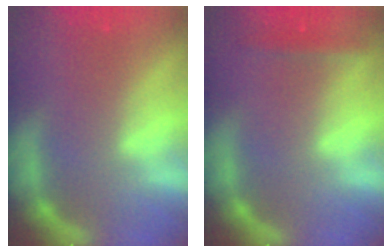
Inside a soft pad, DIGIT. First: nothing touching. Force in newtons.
{"total": 1.9}